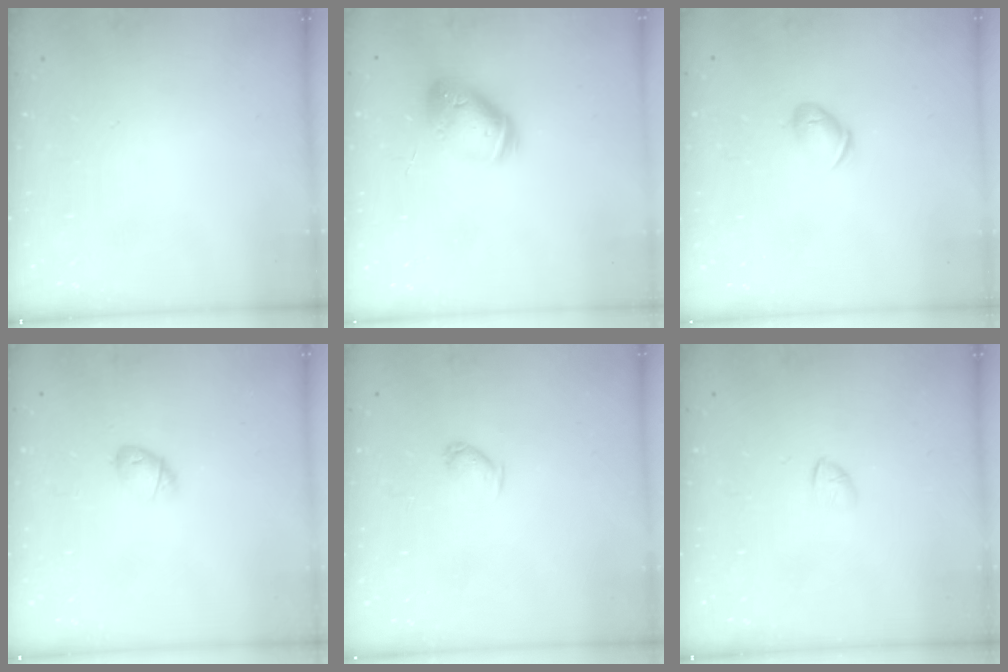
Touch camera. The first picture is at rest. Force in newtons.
{"total": 12.3, "press": 12.2, "slide": 1.9}
{"total": 6.5, "press": 6.4, "slide": 0.9}
{"total": 5.2, "press": 5.0, "slide": 1.3}
{"total": 3.6, "press": 3.6, "slide": 0.6}
{"total": 1.3, "press": 1.2, "slide": 0.4}